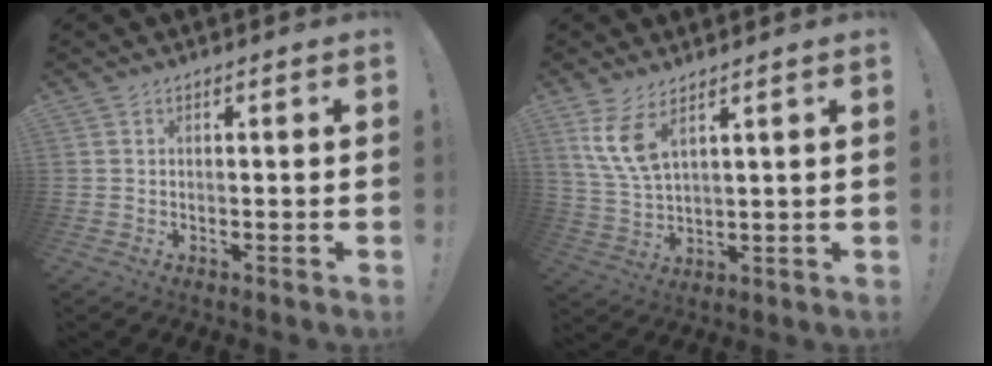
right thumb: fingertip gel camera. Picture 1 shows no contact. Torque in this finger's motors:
{"motor_torque": [0.08, 0.17, 0.34, 0.47, 0.17]}